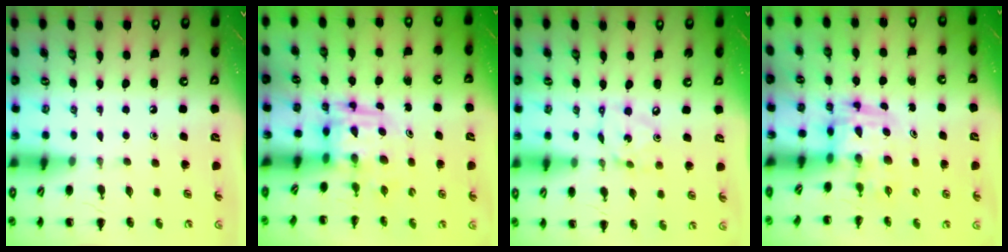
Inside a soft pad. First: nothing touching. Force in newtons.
{"total": 3.9, "press": 3.8, "slide": 0.7}
{"total": 4.5, "press": 4.5, "slide": 0.6}
{"total": 3.4, "press": 3.4, "slide": 0.6}